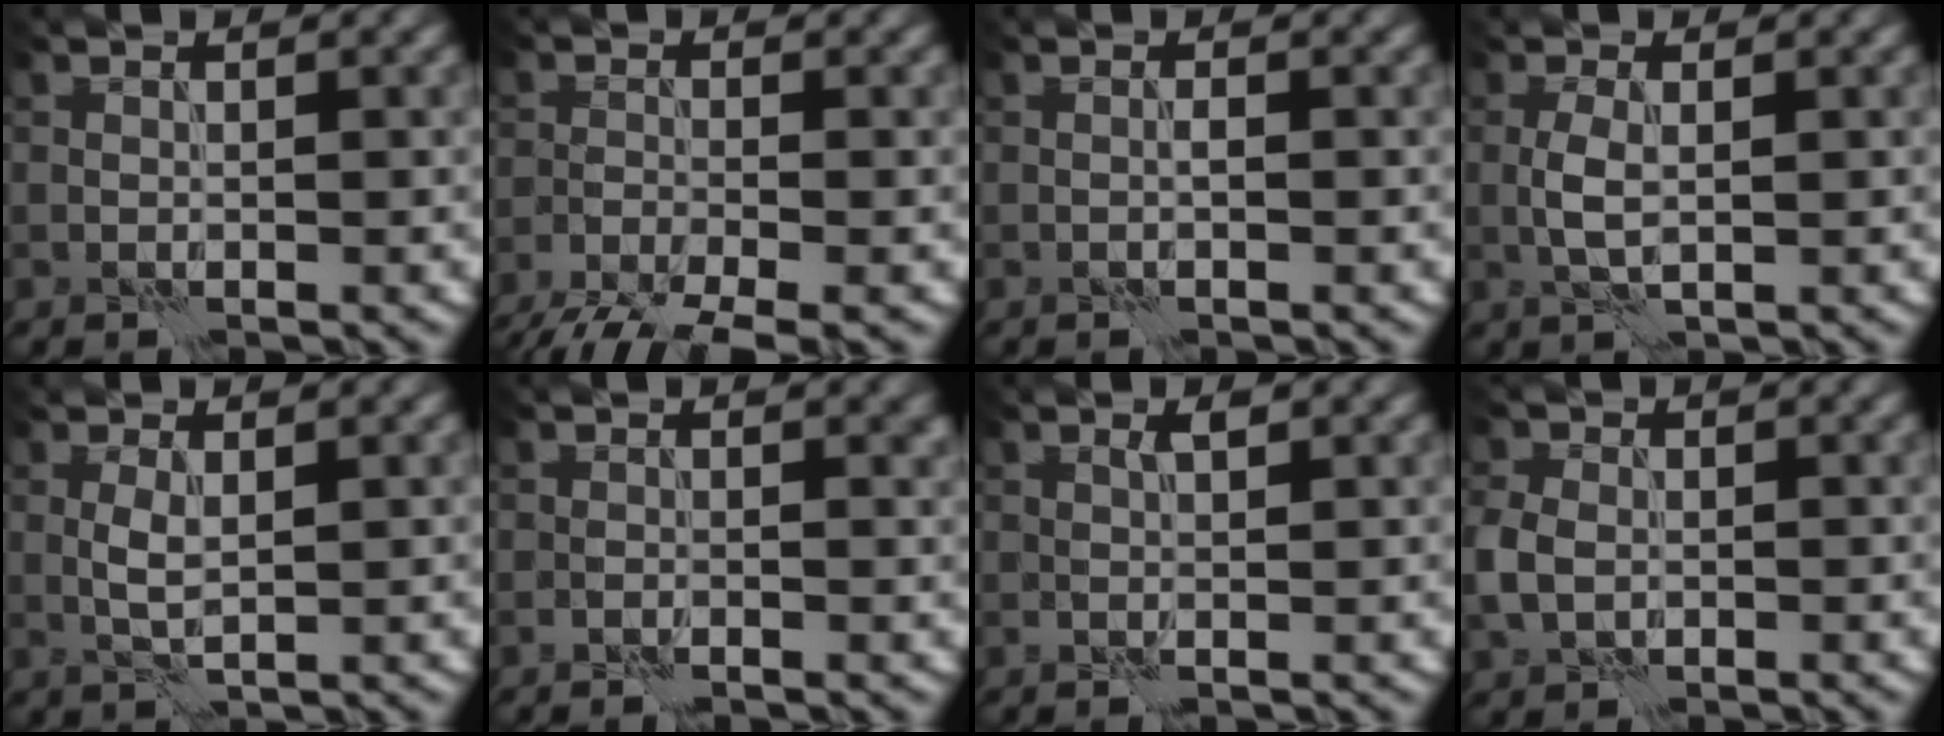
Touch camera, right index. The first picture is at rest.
{"total": 6.0, "force": [-4.8, 1.1, 3.3], "torque": [-0.064, -0.036, -0.090]}
{"total": 0.5, "force": [-0.2, 0.0, 0.5], "torque": [-0.010, 0.001, -0.004]}
{"total": 2.3, "force": [-0.1, 0.8, 2.1], "torque": [-0.050, 0.001, -0.001]}
{"total": 1.9, "force": [0.3, 0.5, 1.8], "torque": [-0.043, 0.001, 0.008]}
{"total": 0.8, "force": [0.2, 0.6, 0.6], "torque": [-0.005, -0.004, 0.002]}
{"total": 1.1, "force": [0.8, 0.1, 0.7], "torque": [-0.014, -0.001, 0.014]}
{"total": 3.2, "force": [-0.4, 2.5, 2.0], "torque": [-0.052, 0.001, -0.011]}